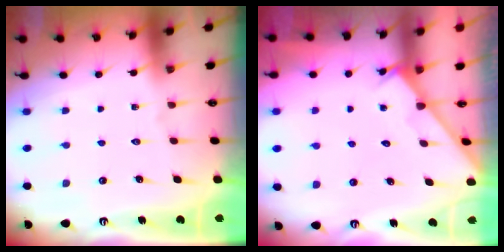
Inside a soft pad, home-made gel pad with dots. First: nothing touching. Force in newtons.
{"total": 2.2, "press": 2.2, "slide": 0.2}